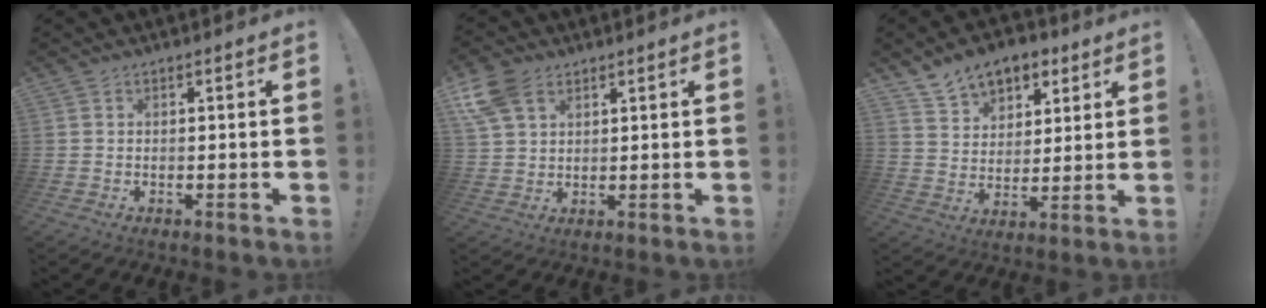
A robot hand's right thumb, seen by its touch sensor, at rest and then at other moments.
{"total": 9.6, "force": [4.9, 6.1, 5.5], "torque": [-0.118, -0.008, 0.097]}
{"total": 11.6, "force": [8.1, 7.3, 3.9], "torque": [-0.057, -0.053, 0.152]}